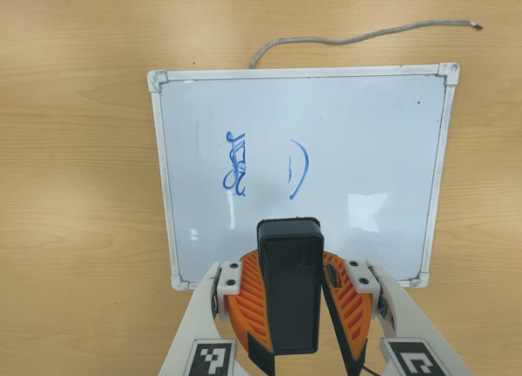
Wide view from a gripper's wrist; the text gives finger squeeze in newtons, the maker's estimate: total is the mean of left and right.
{"total": 10.2, "left": 10.5, "right": 9.8}